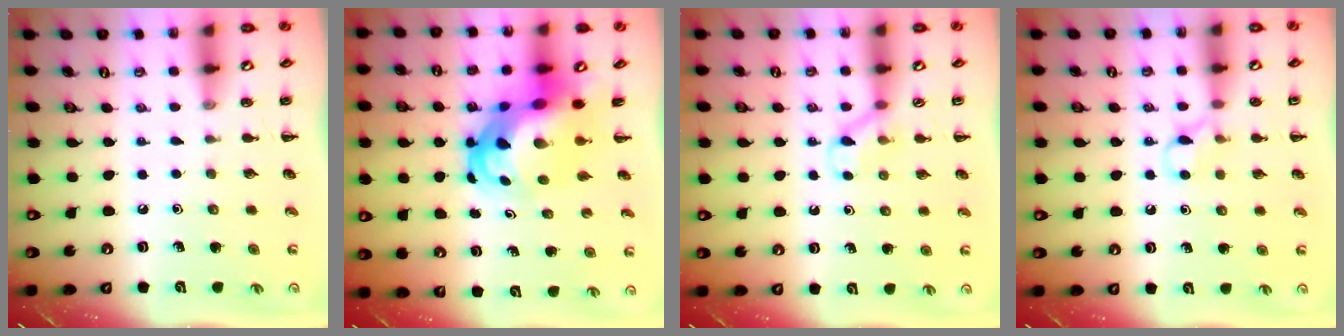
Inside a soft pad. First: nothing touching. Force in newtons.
{"total": 9.7, "press": 9.3, "slide": 2.7}
{"total": 4.9, "press": 4.6, "slide": 1.6}
{"total": 5.6, "press": 5.3, "slide": 1.9}